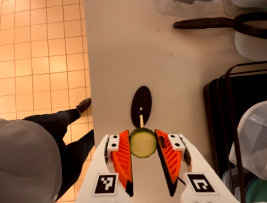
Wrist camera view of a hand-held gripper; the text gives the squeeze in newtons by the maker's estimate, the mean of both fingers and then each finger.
{"total": 7.5, "left": 7.4, "right": 7.6}